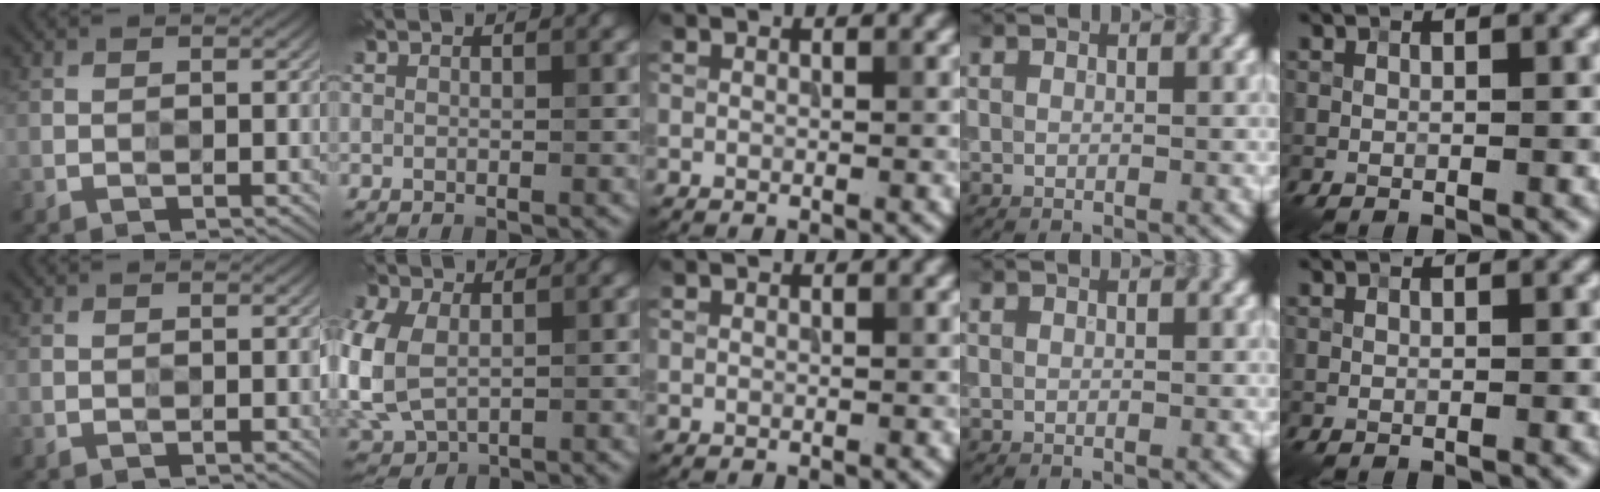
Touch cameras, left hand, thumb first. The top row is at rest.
{"index": {"total": 7.8, "force": [-0.3, 5.5, 5.6], "torque": [-0.158, -0.011, -0.002]}}